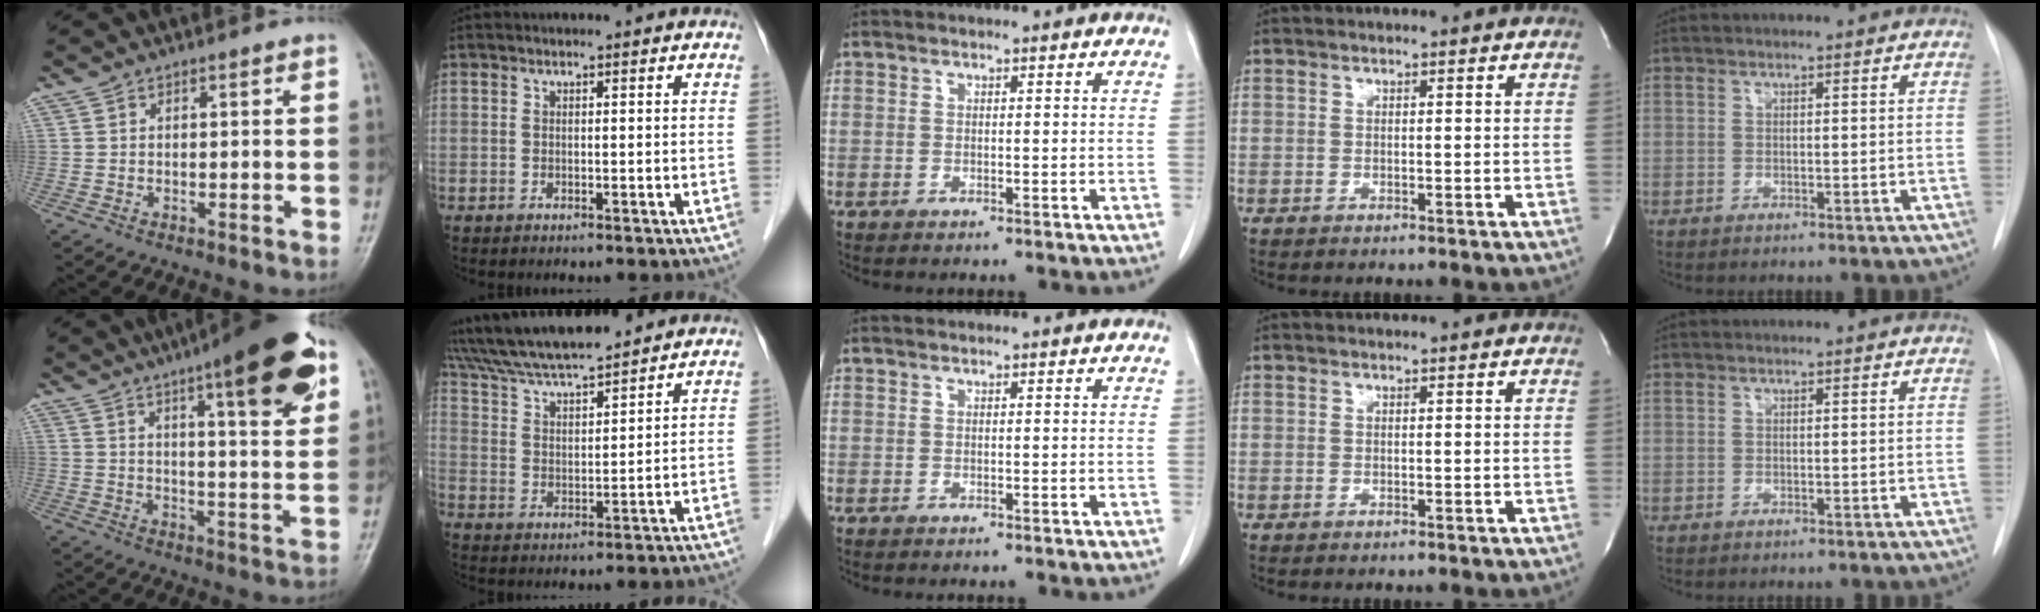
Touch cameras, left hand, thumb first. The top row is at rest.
{"thumb": {"total": 19.4, "force": [10.4, 4.2, 15.9], "torque": [-0.200, -0.031, 0.145]}, "index": {"total": 14.1, "force": [12.8, 1.1, 5.8], "torque": [-0.114, 0.024, 0.233]}}